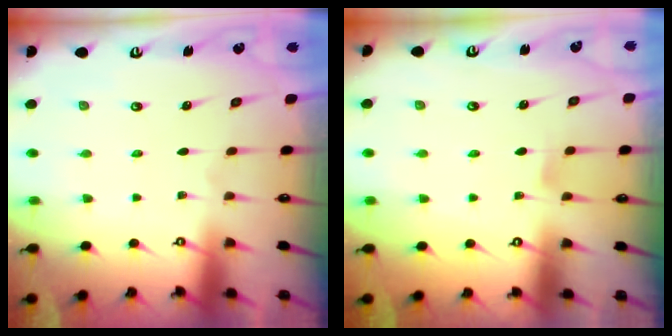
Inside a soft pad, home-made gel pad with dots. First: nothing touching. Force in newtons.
{"total": 5.2, "press": 5.2, "slide": 0.7}